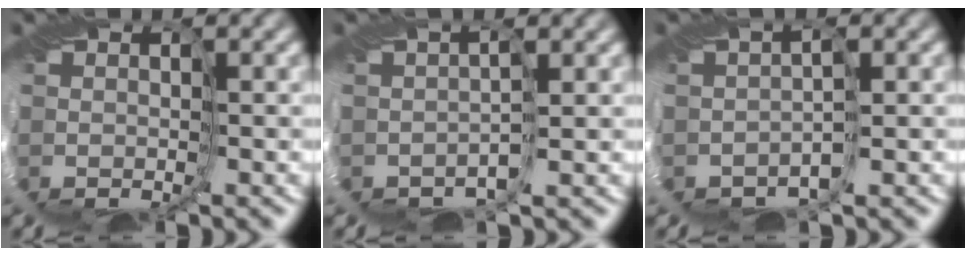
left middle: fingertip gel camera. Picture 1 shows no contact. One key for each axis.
{"total": 0.5, "fx": -0.3, "fy": -0.3, "fz": 0.2, "tx": -0.022, "ty": 0.006, "tz": -0.006}
{"total": 1.0, "fx": -0.9, "fy": -0.3, "fz": -0.4, "tx": 0.003, "ty": 0.001, "tz": -0.016}